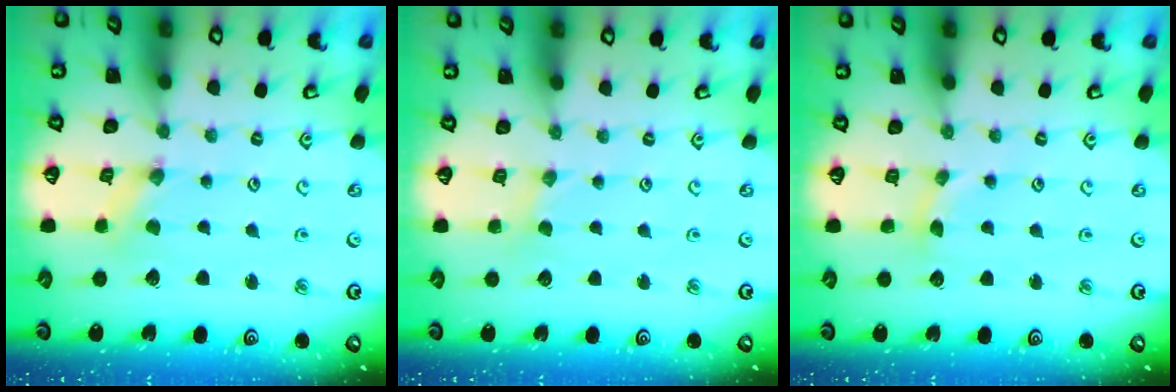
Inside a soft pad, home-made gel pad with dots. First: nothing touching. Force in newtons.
{"total": 0.0}
{"total": 3.6, "press": 3.6, "slide": 0.3}